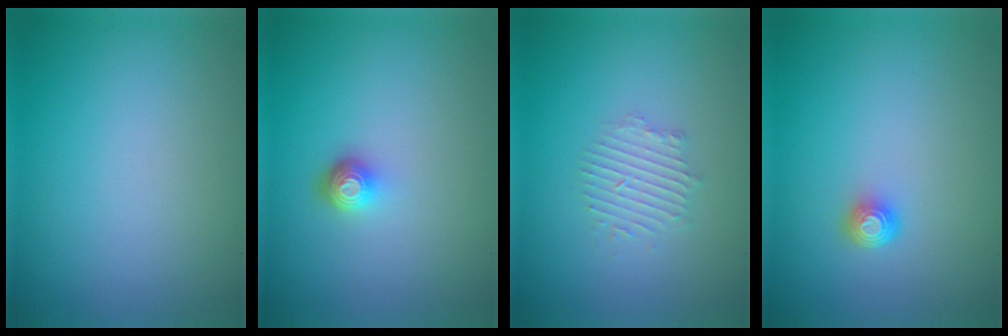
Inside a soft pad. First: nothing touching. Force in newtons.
{"total": 1.7, "press": 1.3, "slide": 1.2}
{"total": 2.1, "press": 2.1, "slide": 0.4}
{"total": 1.5, "press": 1.1, "slide": 1.1}